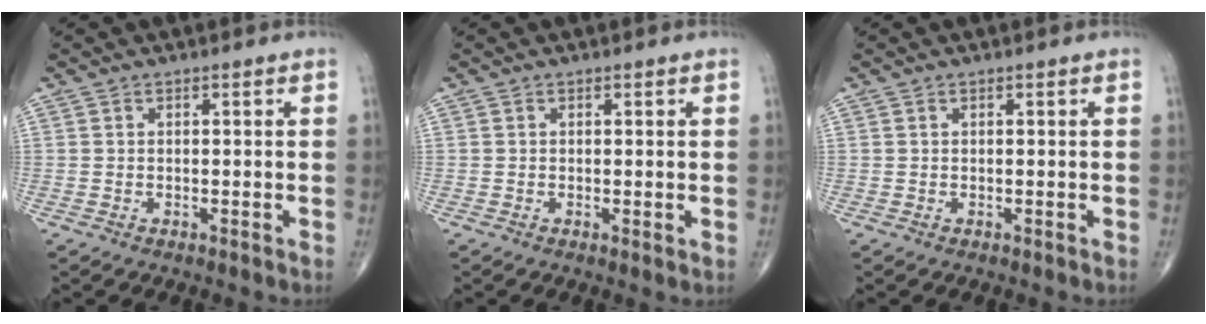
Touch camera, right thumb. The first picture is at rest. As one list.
[{"total": 0.6, "force": [0.1, 0.1, 0.6], "torque": [-0.011, -0.003, 0.000]}, {"total": 0.0}]